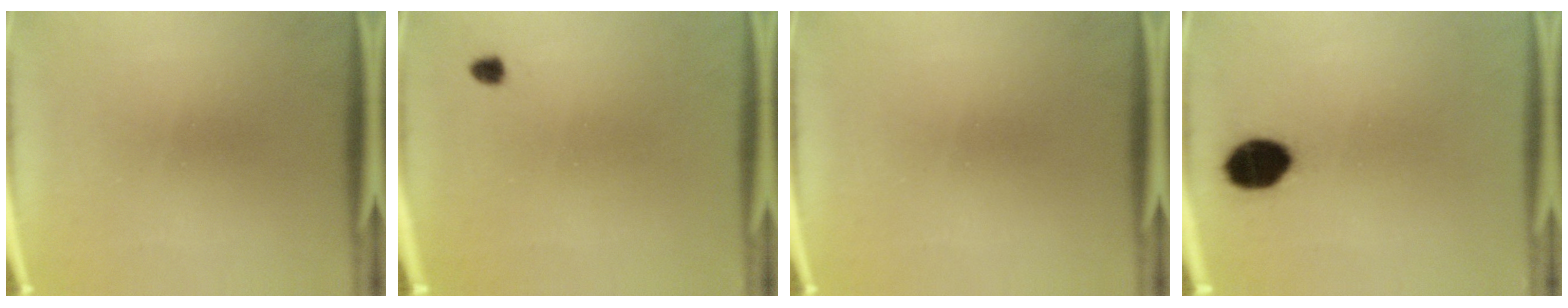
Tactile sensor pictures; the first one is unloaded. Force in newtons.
{"total": 1.2}
{"total": 0.0}
{"total": 8.8}